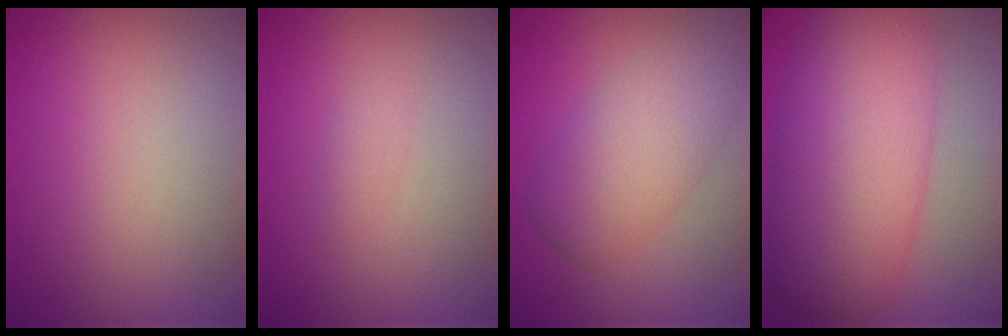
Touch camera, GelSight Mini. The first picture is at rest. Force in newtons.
{"total": 0.9, "press": 0.9, "slide": 0.1}
{"total": 5.3, "press": 5.3, "slide": 0.2}
{"total": 10.1, "press": 10.1, "slide": 0.1}